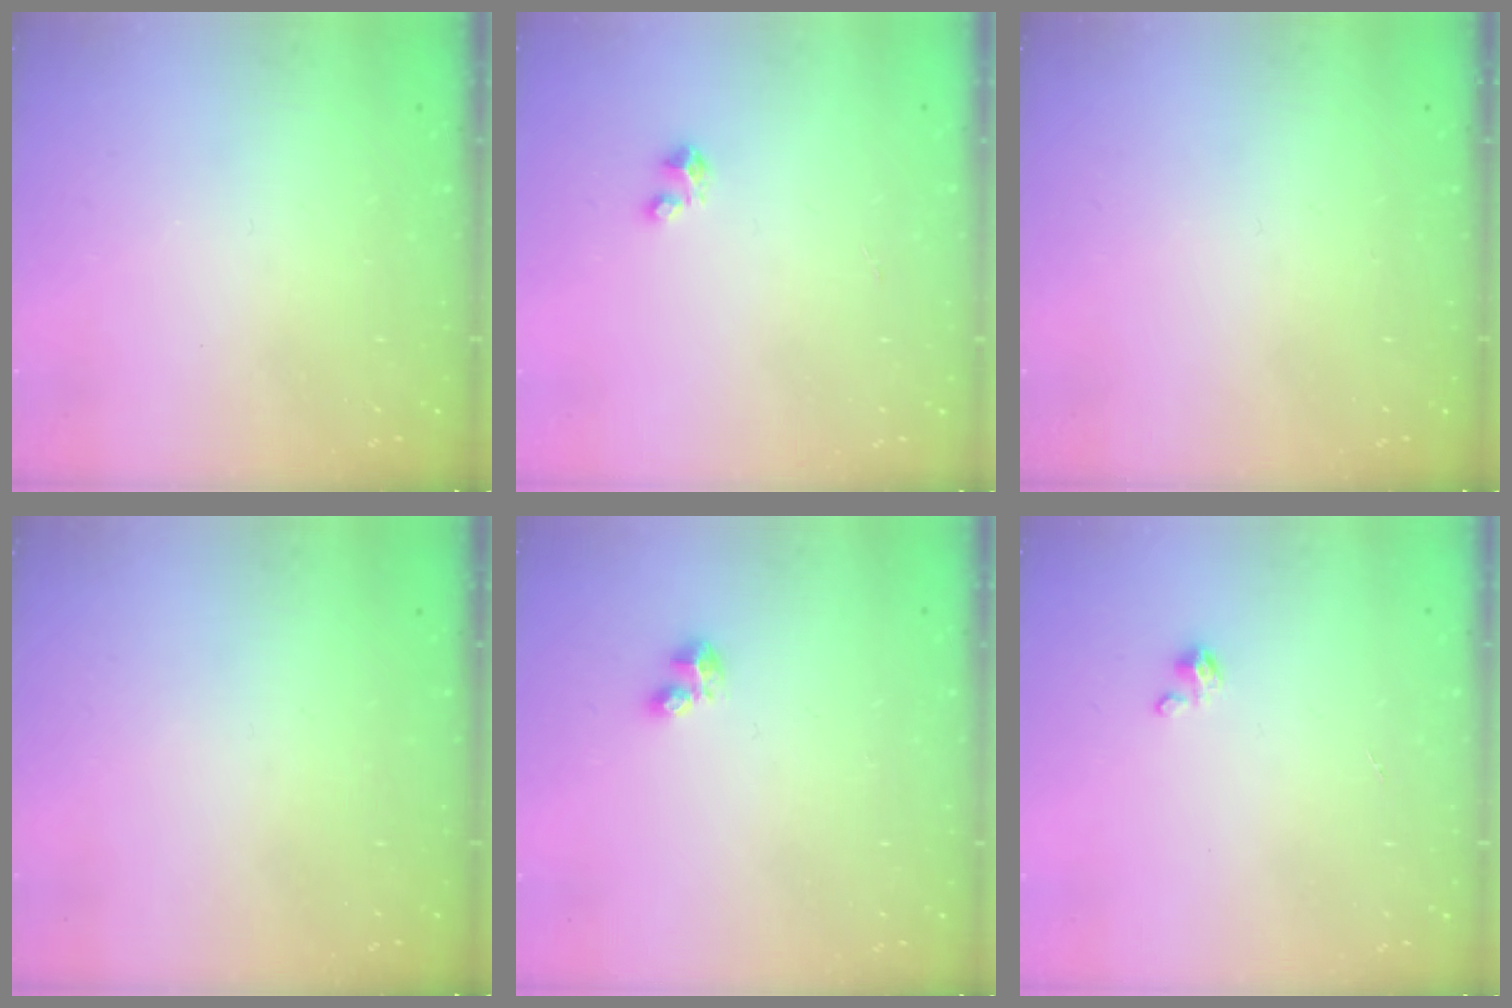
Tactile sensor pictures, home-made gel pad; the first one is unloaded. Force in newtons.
{"total": 2.1, "press": 2.1, "slide": 0.1}
{"total": 0.0}
{"total": 0.0}
{"total": 2.3, "press": 2.2, "slide": 0.5}
{"total": 1.4, "press": 1.4, "slide": 0.3}